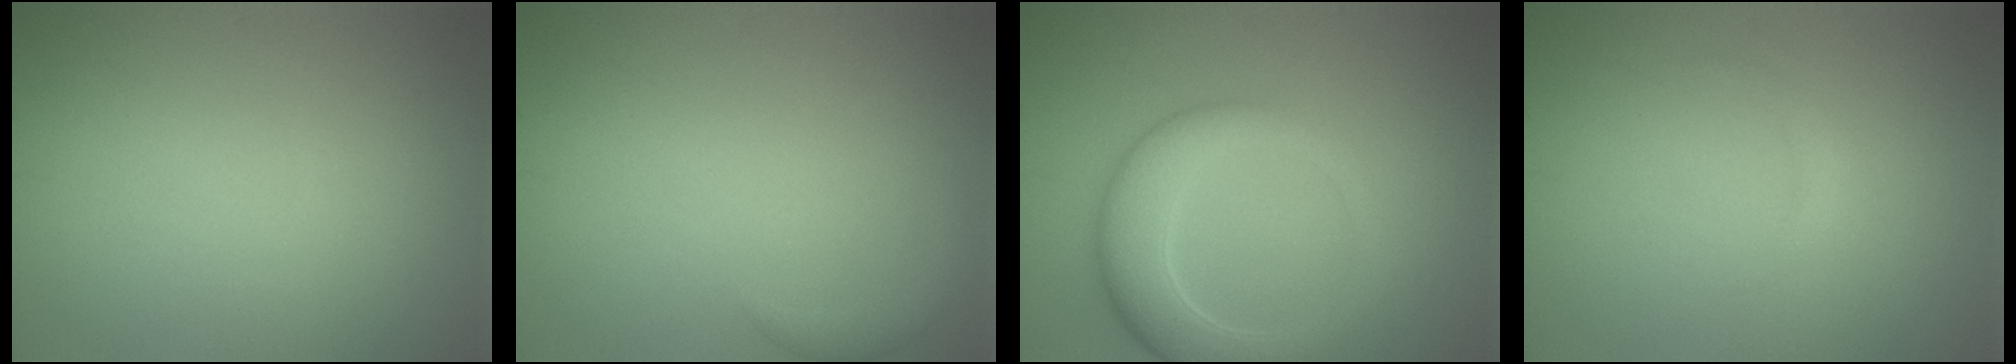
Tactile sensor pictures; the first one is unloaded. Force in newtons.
{"total": 1.5, "press": 1.5, "slide": 0.1}
{"total": 5.5, "press": 5.5, "slide": 0.5}
{"total": 0.8, "press": 0.8, "slide": 0.0}